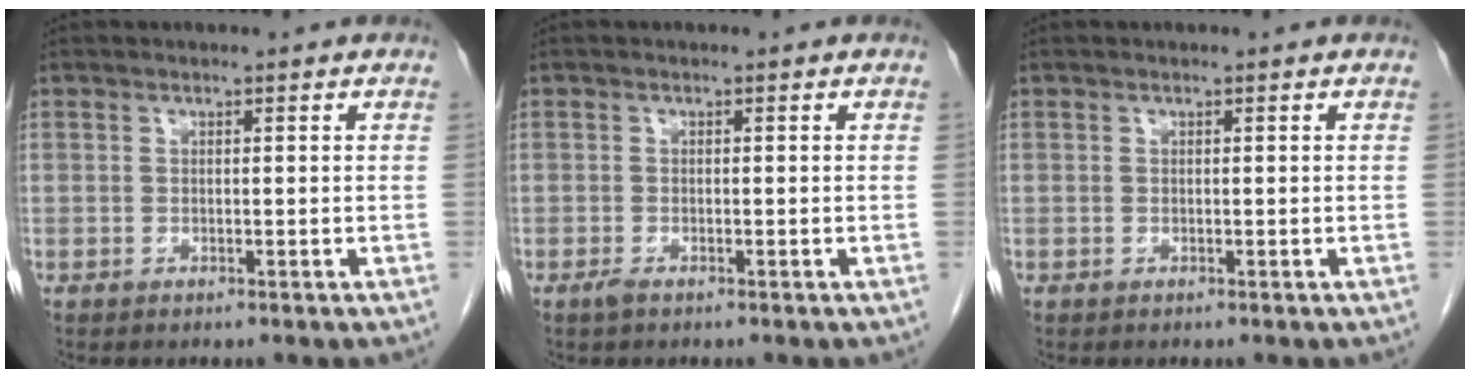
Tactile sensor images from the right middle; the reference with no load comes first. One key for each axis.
{"total": 0.9, "fx": -0.6, "fy": 0.2, "fz": 0.6, "tx": -0.016, "ty": -0.002, "tz": -0.011}
{"total": 0.0}